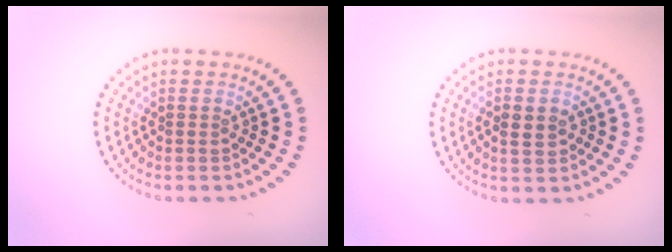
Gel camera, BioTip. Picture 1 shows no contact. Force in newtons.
{"total": 2.2, "press": 2.2, "slide": 0.1}